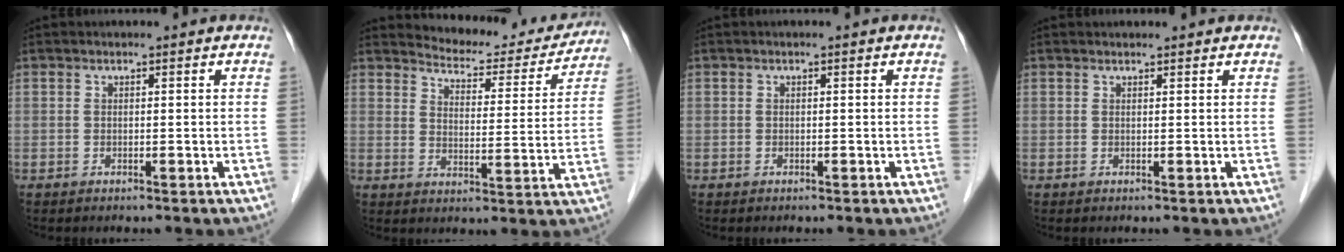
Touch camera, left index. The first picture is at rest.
{"total": 12.8, "force": [12.5, 2.7, 1.6], "torque": [-0.014, -0.024, 0.155]}
{"total": 0.0}
{"total": 1.2, "force": [1.1, 0.3, 0.1], "torque": [-0.008, 0.010, 0.017]}